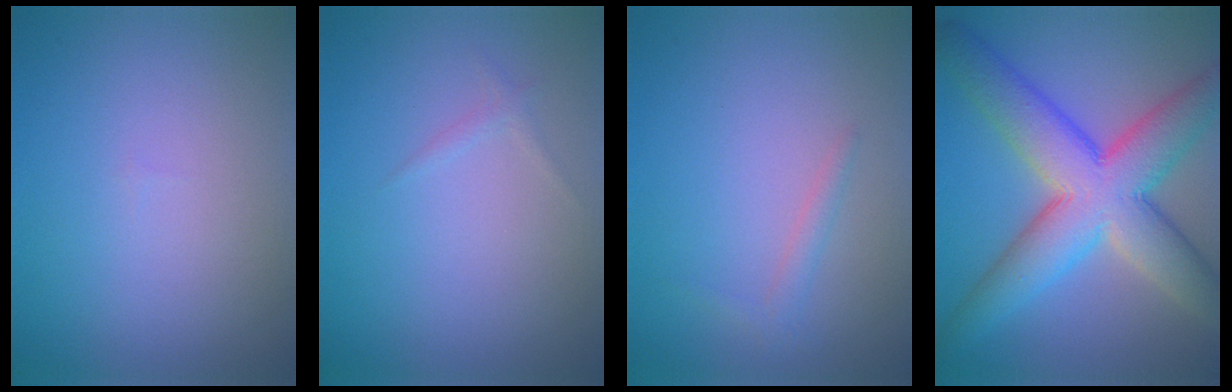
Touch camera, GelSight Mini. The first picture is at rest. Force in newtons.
{"total": 0.6, "press": 0.6, "slide": 0.1}
{"total": 1.1, "press": 1.1, "slide": 0.0}
{"total": 10.5, "press": 10.5, "slide": 0.4}